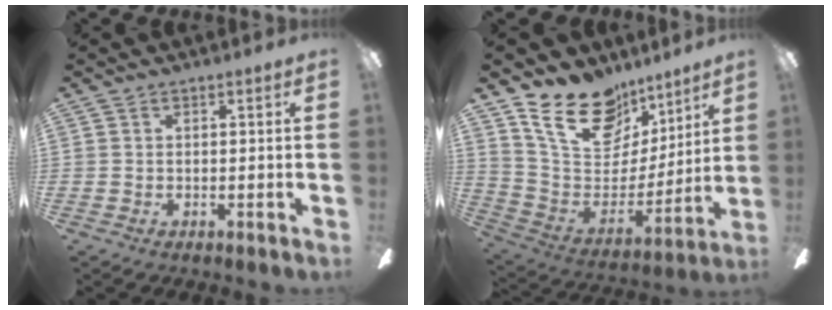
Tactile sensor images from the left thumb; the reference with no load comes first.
{"total": 21.8, "force": [14.1, 12.6, 10.7], "torque": [-0.190, -0.076, 0.260]}